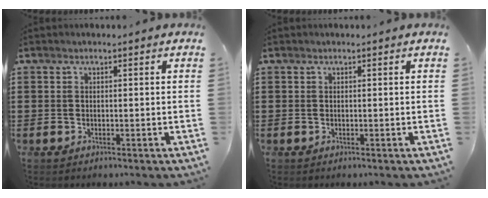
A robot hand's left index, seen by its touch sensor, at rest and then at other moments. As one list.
[{"total": 0.0}]